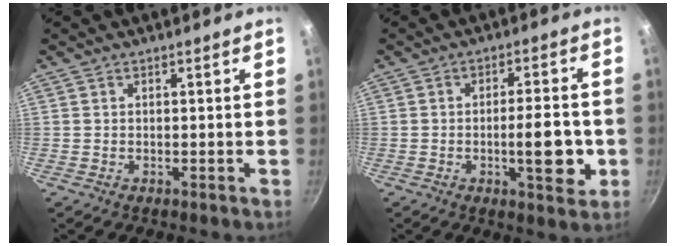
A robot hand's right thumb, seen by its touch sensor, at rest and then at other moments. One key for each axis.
{"total": 9.4, "fx": -2.1, "fy": 3.2, "fz": 8.6, "tx": -0.107, "ty": 0.006, "tz": -0.029}